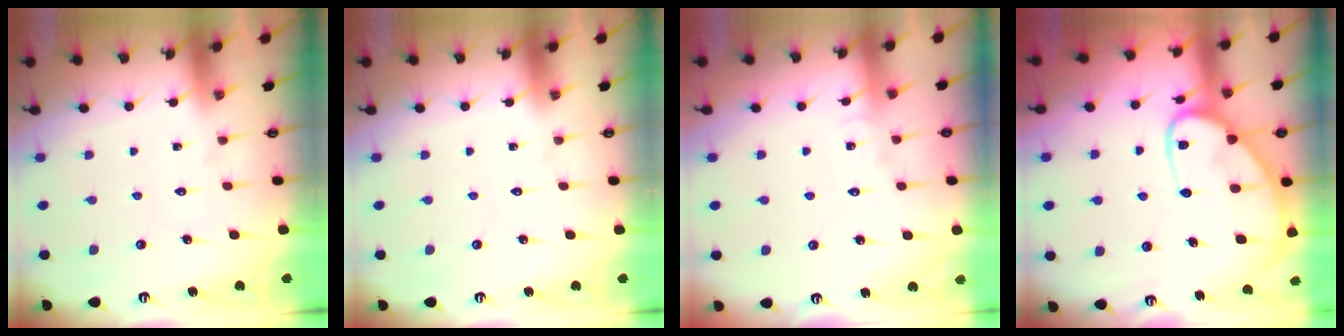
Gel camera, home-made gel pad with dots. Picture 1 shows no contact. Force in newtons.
{"total": 0.0}
{"total": 5.4, "press": 5.4, "slide": 0.5}
{"total": 14.3, "press": 14.3, "slide": 1.3}